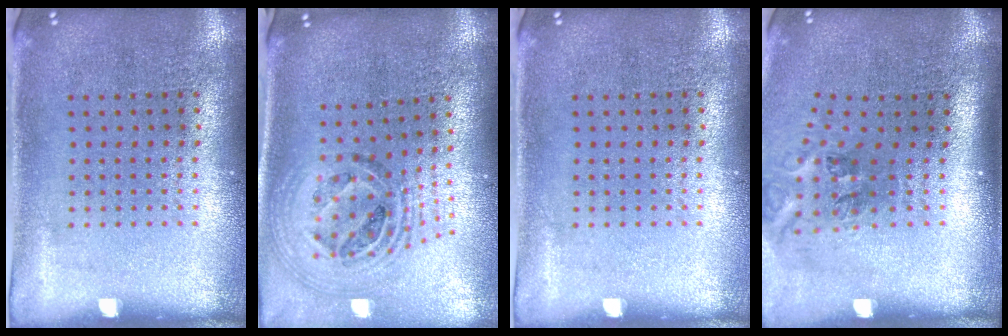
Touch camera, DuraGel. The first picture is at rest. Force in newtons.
{"total": 1.9, "press": 1.6, "slide": 1.1}
{"total": 0.0}
{"total": 1.7, "press": 1.1, "slide": 1.2}